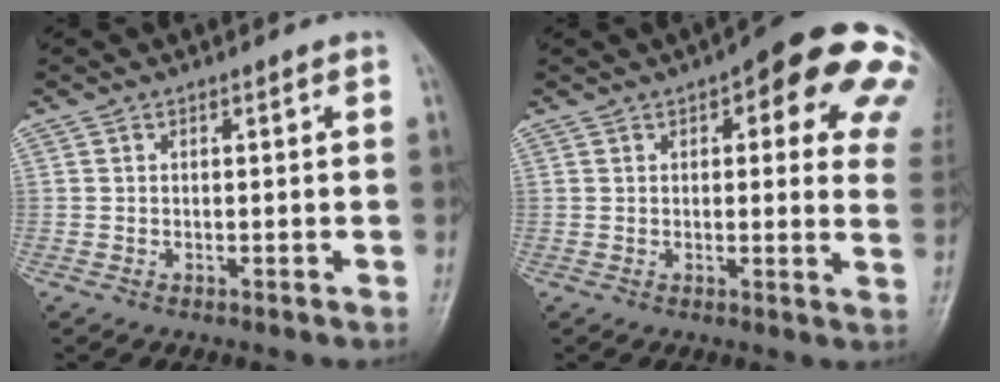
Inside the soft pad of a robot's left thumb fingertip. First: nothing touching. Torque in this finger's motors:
{"motor_torque": [0.93, 0.68, 1.69, -1.08, 0.18]}